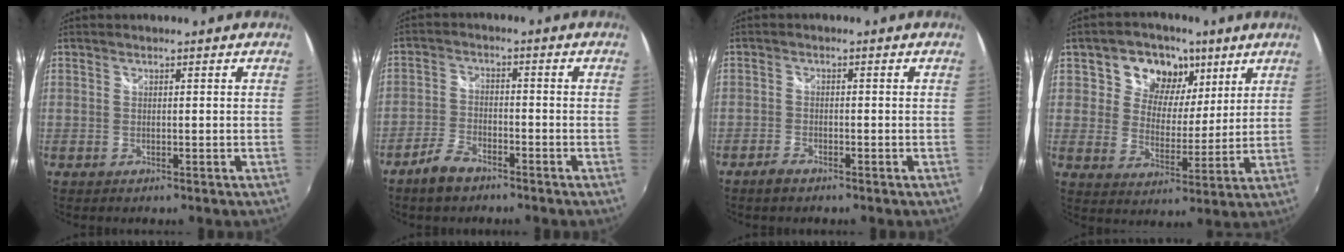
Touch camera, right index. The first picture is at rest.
{"total": 5.4, "force": [-4.0, 2.4, 2.7], "torque": [-0.069, 0.005, -0.075]}
{"total": 2.2, "force": [-1.8, 0.8, 0.9], "torque": [-0.027, 0.001, -0.036]}
{"total": 11.5, "force": [5.6, 8.8, 5.0], "torque": [-0.093, 0.007, 0.088]}